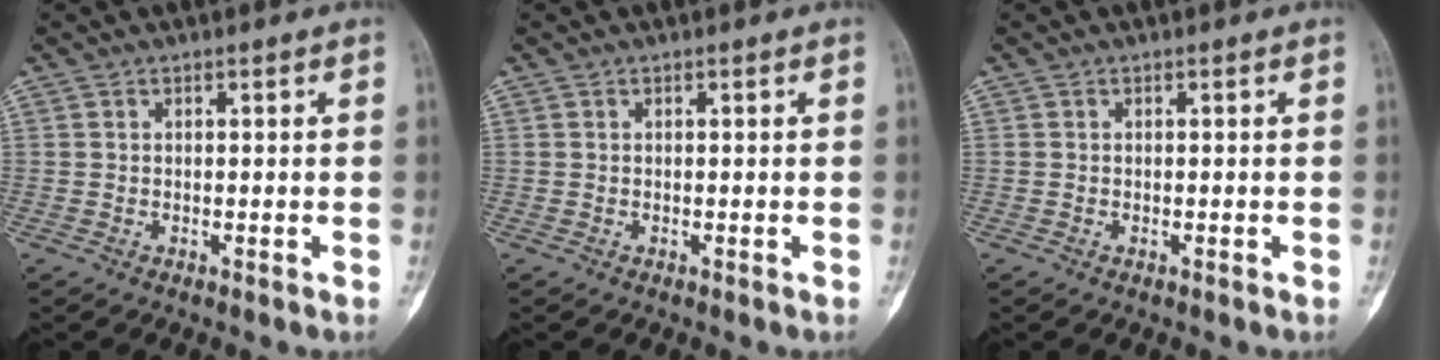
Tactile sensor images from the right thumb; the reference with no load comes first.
{"total": 0.0}
{"total": 0.0}